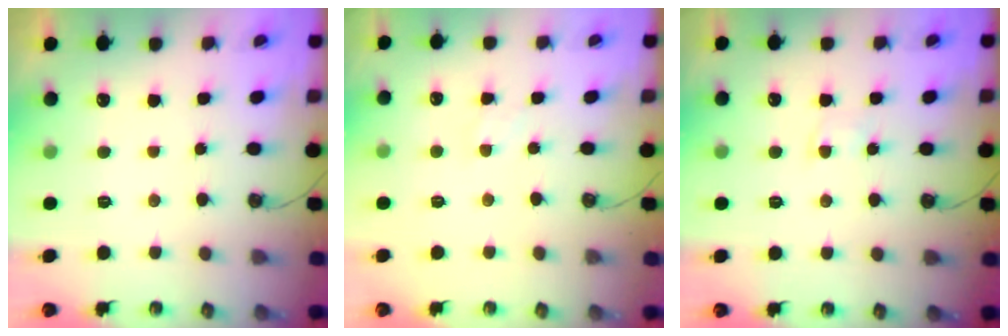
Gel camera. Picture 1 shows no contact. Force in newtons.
{"total": 2.7, "press": 2.6, "slide": 0.5}
{"total": 1.9, "press": 1.9, "slide": 0.3}